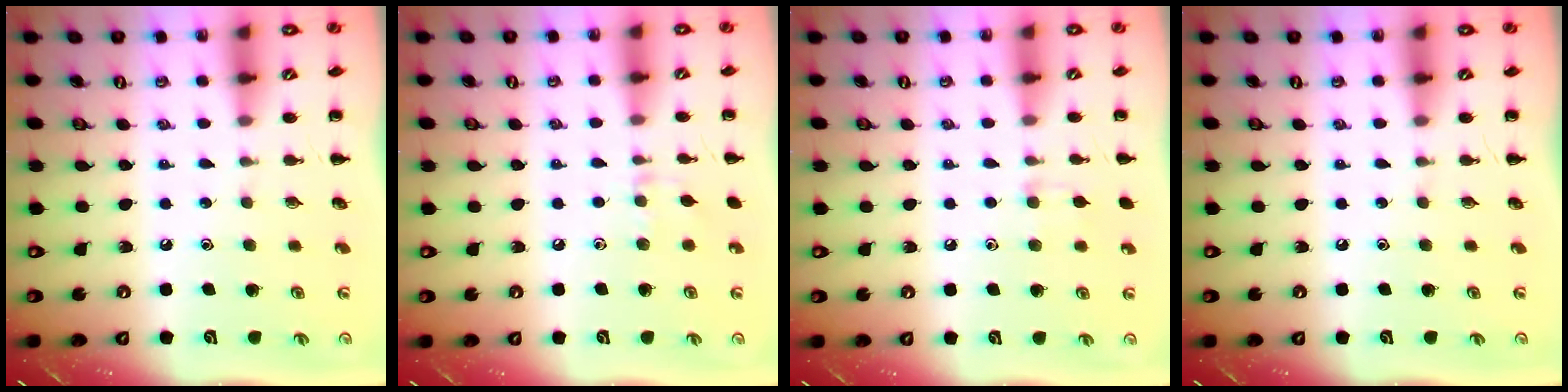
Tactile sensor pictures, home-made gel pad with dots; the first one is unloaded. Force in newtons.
{"total": 6.5, "press": 6.2, "slide": 1.8}
{"total": 5.5, "press": 5.0, "slide": 2.2}
{"total": 0.0}